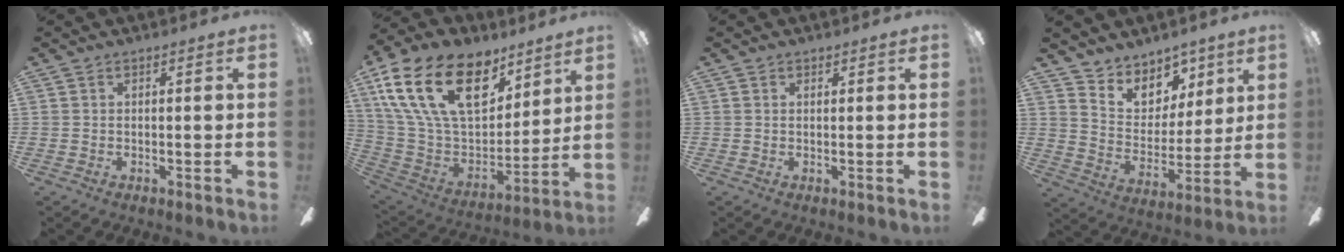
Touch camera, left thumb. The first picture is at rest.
{"total": 26.6, "force": [13.3, 15.1, 17.4], "torque": [-0.324, -0.069, 0.239]}
{"total": 0.7, "force": [0.5, 0.4, 0.0], "torque": [0.000, 0.001, 0.010]}
{"total": 10.0, "force": [7.6, 6.4, 1.1], "torque": [-0.035, -0.068, 0.151]}